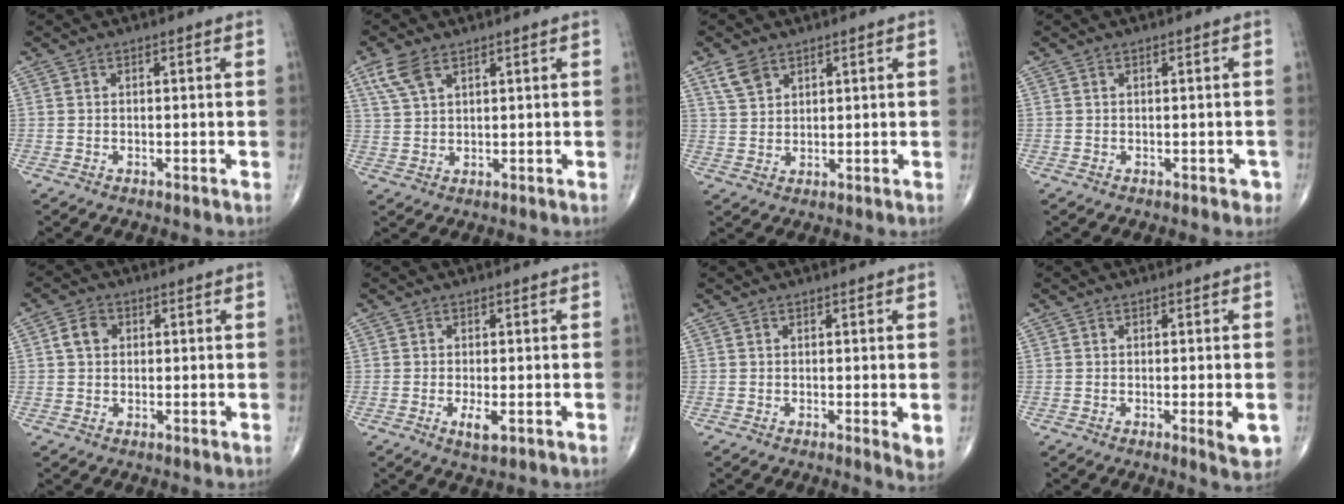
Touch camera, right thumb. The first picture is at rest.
{"total": 5.4, "force": [3.1, 2.6, 3.5], "torque": [-0.078, -0.001, 0.071]}
{"total": 4.4, "force": [2.9, 2.7, 1.9], "torque": [-0.029, -0.009, 0.063]}
{"total": 1.3, "force": [-0.3, 0.8, 0.9], "torque": [-0.005, 0.004, -0.002]}
{"total": 3.7, "force": [0.8, 3.0, 2.1], "torque": [-0.032, 0.006, 0.011]}
{"total": 2.9, "force": [-0.8, 0.9, 2.6], "torque": [-0.051, -0.008, -0.014]}
{"total": 2.9, "force": [-0.2, 0.6, 2.9], "torque": [-0.042, -0.012, -0.004]}
{"total": 3.9, "force": [-0.8, 0.8, 3.8], "torque": [-0.051, -0.011, -0.012]}